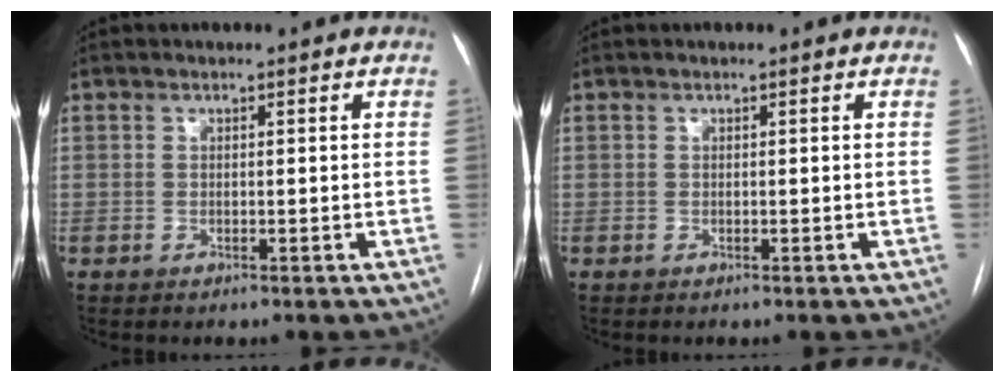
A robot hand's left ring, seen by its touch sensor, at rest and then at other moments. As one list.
[{"total": 0.0}]